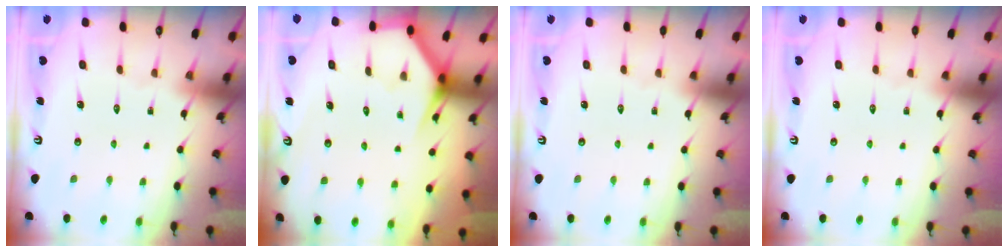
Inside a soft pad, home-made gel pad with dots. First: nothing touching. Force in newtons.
{"total": 3.6, "press": 3.5, "slide": 0.3}
{"total": 0.0}
{"total": 0.0}